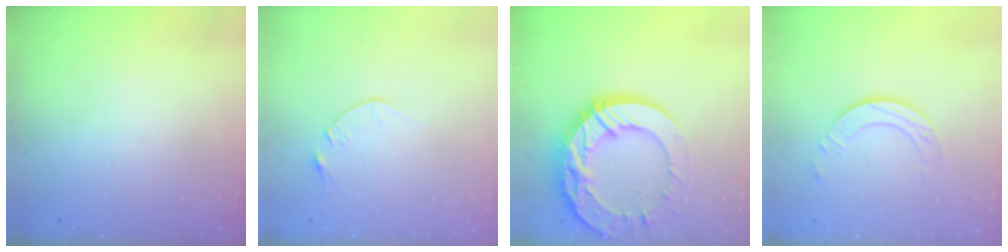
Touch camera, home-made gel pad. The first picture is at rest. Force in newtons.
{"total": 3.9, "press": 3.9, "slide": 0.5}
{"total": 25.1, "press": 25.0, "slide": 2.3}
{"total": 6.9, "press": 6.9, "slide": 0.7}